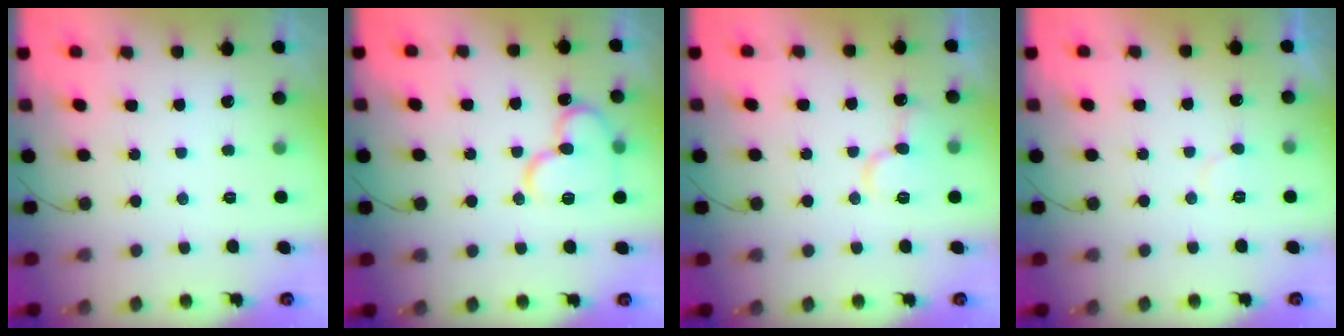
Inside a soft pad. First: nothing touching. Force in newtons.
{"total": 13.1, "press": 13.1, "slide": 1.2}
{"total": 10.4, "press": 10.3, "slide": 1.3}
{"total": 4.2, "press": 4.2, "slide": 0.3}